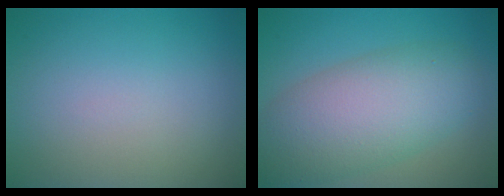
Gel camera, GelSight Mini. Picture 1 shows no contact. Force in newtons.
{"total": 8.1, "press": 8.1, "slide": 0.6}